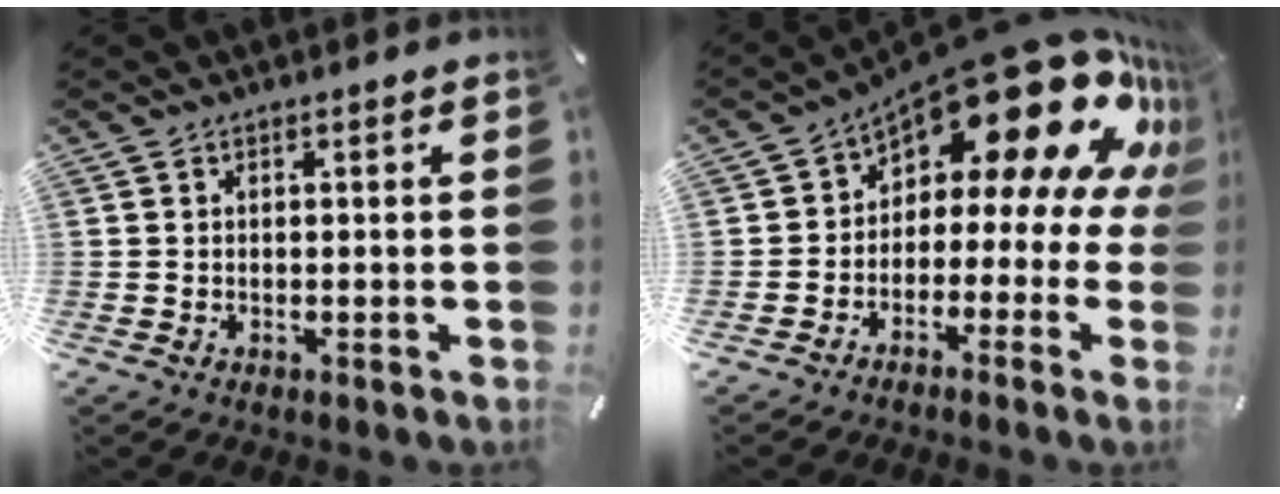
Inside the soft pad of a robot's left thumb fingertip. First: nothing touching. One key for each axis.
{"total": 22.0, "fx": 11.8, "fy": 9.2, "fz": 16.1, "tx": -0.249, "ty": -0.094, "tz": 0.198}